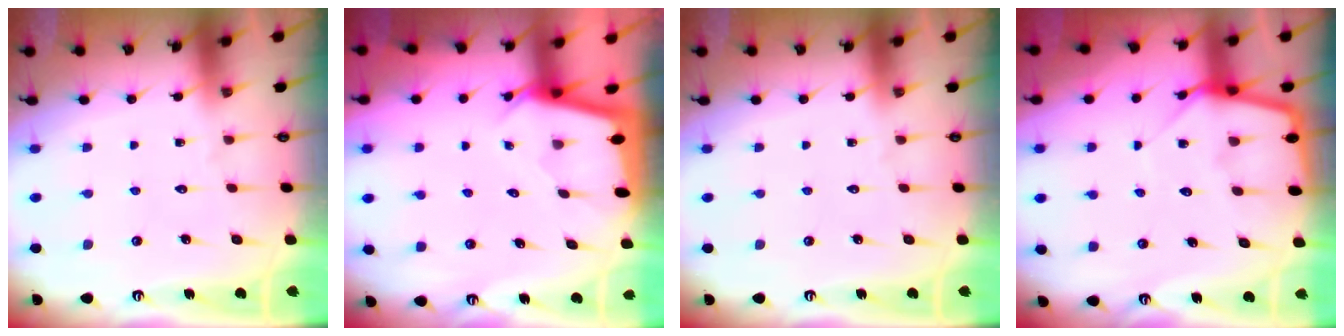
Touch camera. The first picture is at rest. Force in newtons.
{"total": 2.3, "press": 2.3, "slide": 0.1}
{"total": 0.0}
{"total": 5.6, "press": 5.6, "slide": 0.4}